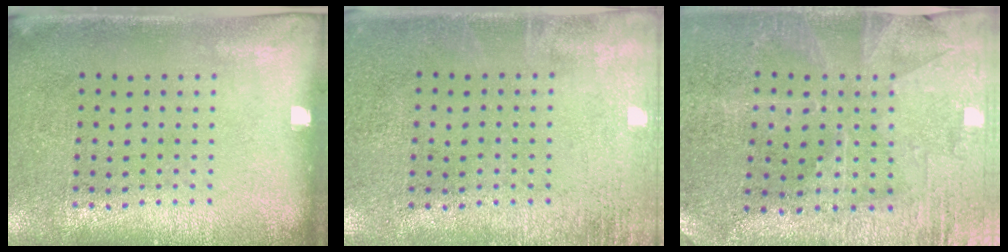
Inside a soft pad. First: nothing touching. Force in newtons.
{"total": 1.4, "press": 1.4, "slide": 0.2}
{"total": 0.9, "press": 0.8, "slide": 0.3}